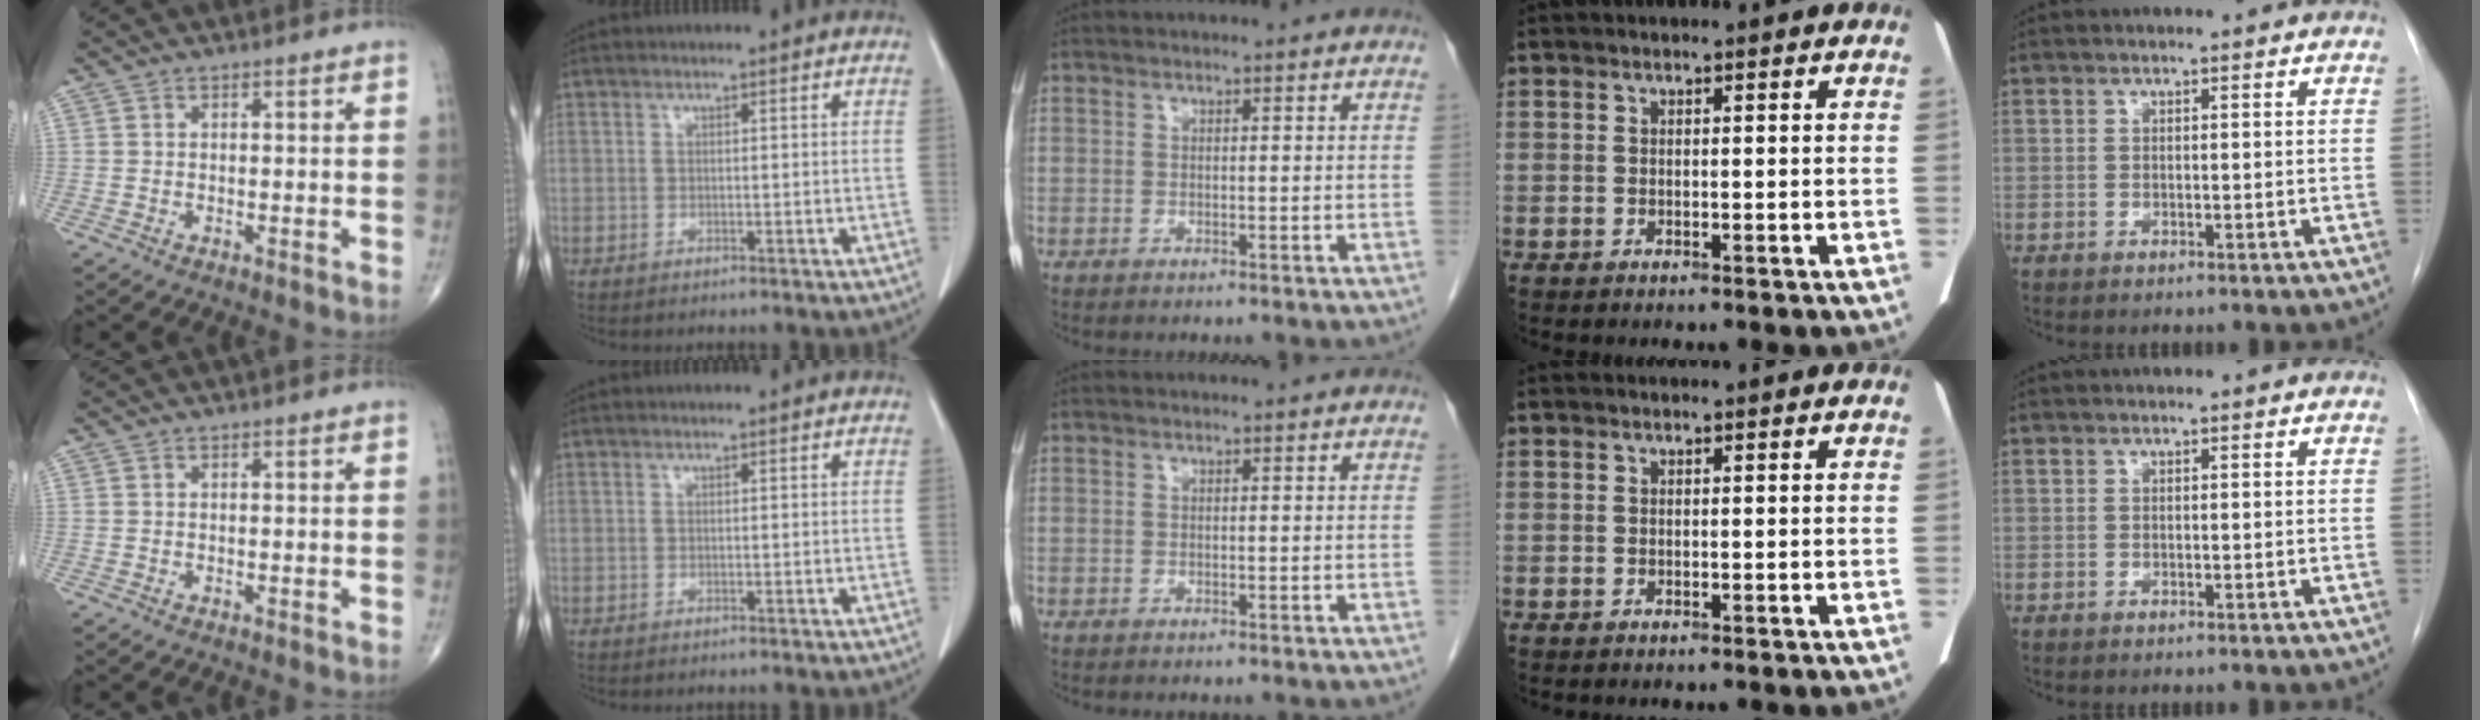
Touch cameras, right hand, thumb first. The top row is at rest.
{}